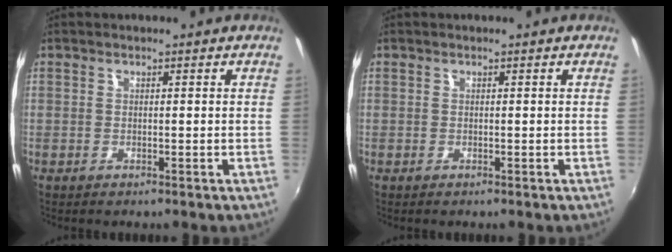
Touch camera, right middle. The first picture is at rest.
{"total": 0.0}